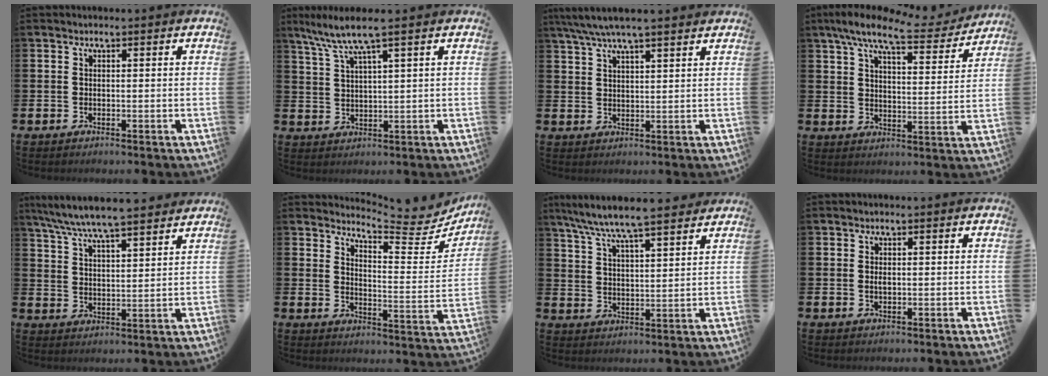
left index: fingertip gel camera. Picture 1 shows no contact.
{"total": 5.9, "force": [4.0, 0.3, 4.3], "torque": [-0.093, -0.012, 0.067]}
{"total": 5.5, "force": [4.8, 0.6, 2.6], "torque": [-0.062, -0.010, 0.088]}
{"total": 9.2, "force": [7.9, 1.7, 4.4], "torque": [-0.095, -0.039, 0.134]}
{"total": 7.3, "force": [7.0, 0.3, 2.2], "torque": [-0.073, -0.036, 0.126]}
{"total": 6.3, "force": [6.0, 0.7, 1.8], "torque": [-0.030, -0.058, 0.094]}
{"total": 7.7, "force": [7.3, 0.4, 2.6], "torque": [-0.080, -0.033, 0.131]}
{"total": 0.7, "force": [0.1, 0.3, 0.6], "torque": [-0.015, 0.001, 0.002]}